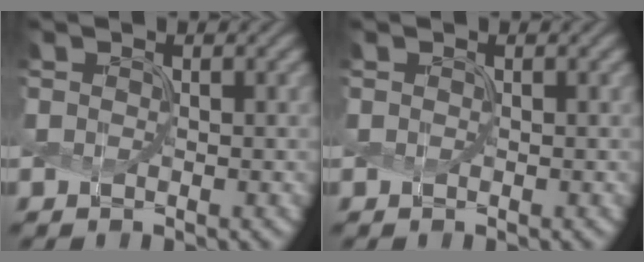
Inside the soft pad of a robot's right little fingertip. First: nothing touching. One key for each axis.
{"total": 0.0}